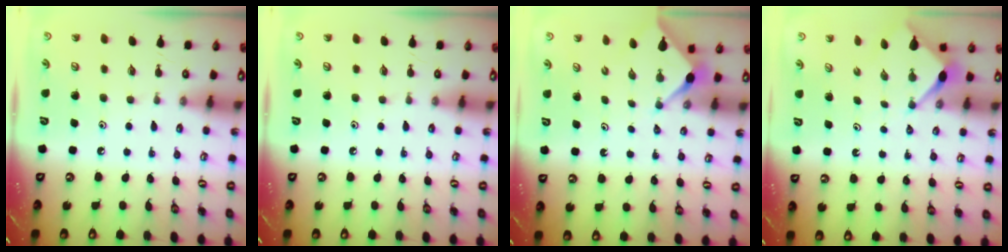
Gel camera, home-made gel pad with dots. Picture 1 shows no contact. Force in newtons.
{"total": 0.0}
{"total": 3.0, "press": 2.9, "slide": 0.3}
{"total": 3.6, "press": 3.5, "slide": 0.4}